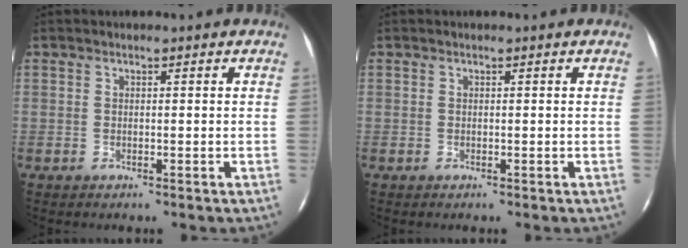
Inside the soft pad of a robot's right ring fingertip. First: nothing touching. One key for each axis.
{"total": 0.0}